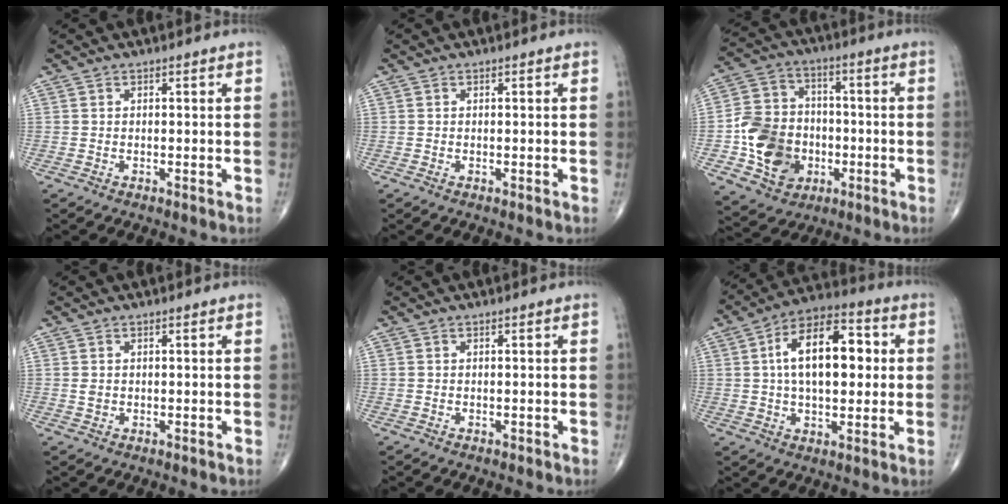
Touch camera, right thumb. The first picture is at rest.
{"total": 0.0}
{"total": 15.0, "force": [-3.7, 12.1, 8.1], "torque": [-0.104, 0.022, -0.063]}
{"total": 1.0, "force": [0.1, 0.8, 0.6], "torque": [-0.008, -0.002, 0.005]}
{"total": 0.0}
{"total": 16.3, "force": [2.2, 8.6, 13.6], "torque": [-0.203, 0.022, 0.030]}